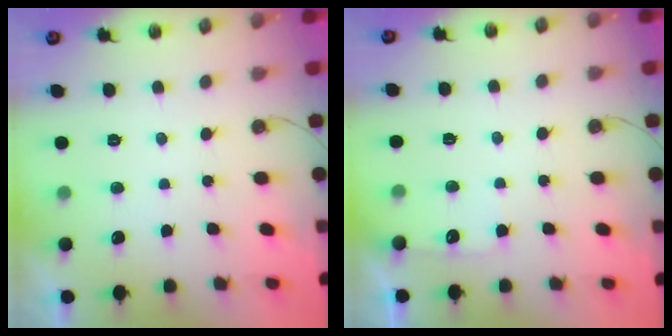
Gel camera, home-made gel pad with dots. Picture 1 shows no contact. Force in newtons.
{"total": 5.0, "press": 5.0, "slide": 0.5}